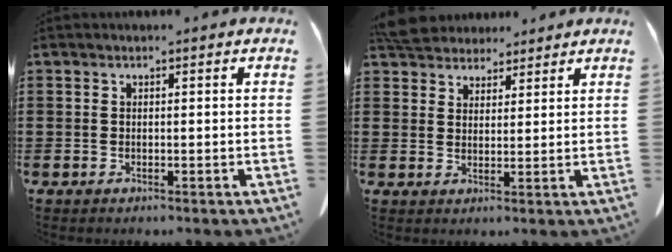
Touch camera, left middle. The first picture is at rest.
{"total": 5.1, "force": [4.8, 1.6, 0.9], "torque": [-0.036, -0.008, 0.094]}